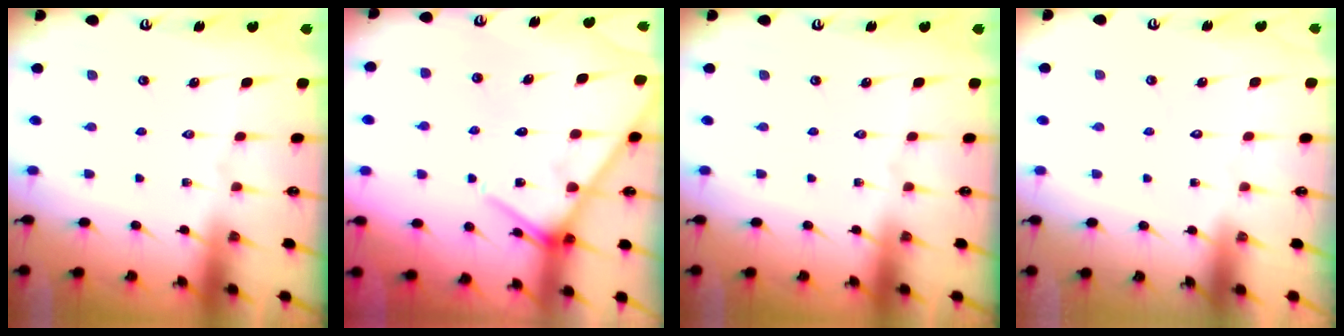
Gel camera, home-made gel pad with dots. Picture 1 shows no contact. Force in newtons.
{"total": 9.9, "press": 9.8, "slide": 1.1}
{"total": 0.0}
{"total": 1.8, "press": 1.7, "slide": 0.1}